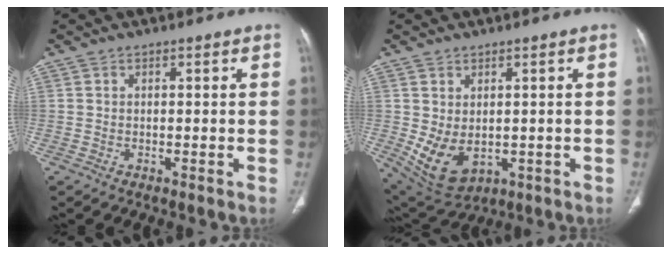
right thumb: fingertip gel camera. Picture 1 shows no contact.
{"total": 8.9, "force": [-0.8, 5.9, 6.6], "torque": [-0.112, -0.006, 0.016]}